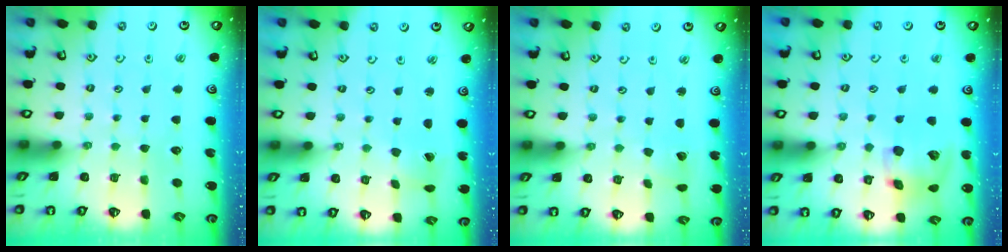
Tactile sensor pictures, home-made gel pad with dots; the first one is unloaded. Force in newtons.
{"total": 1.9, "press": 1.8, "slide": 0.7}
{"total": 2.4, "press": 2.4, "slide": 0.2}
{"total": 14.0, "press": 13.8, "slide": 2.2}